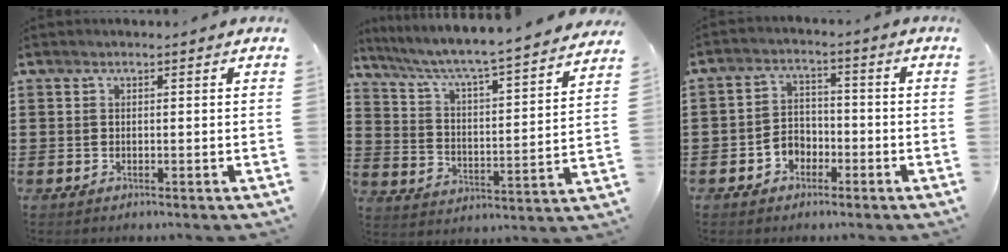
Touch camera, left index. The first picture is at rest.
{"total": 5.2, "force": [4.6, -0.5, 2.4], "torque": [-0.068, -0.047, 0.067]}
{"total": 3.7, "force": [-2.3, 2.7, 1.2], "torque": [-0.030, 0.010, -0.049]}